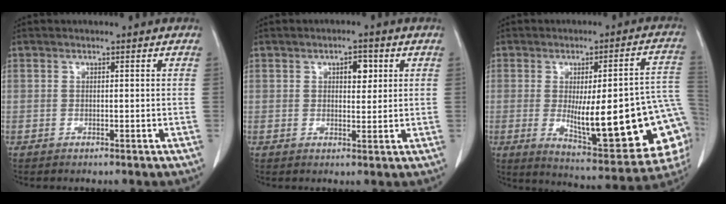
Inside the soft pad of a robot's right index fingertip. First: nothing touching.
{"total": 3.3, "force": [1.3, 1.6, 2.6], "torque": [-0.038, 0.003, 0.017]}
{"total": 24.4, "force": [-3.9, 5.3, 23.5], "torque": [-0.245, 0.004, -0.030]}